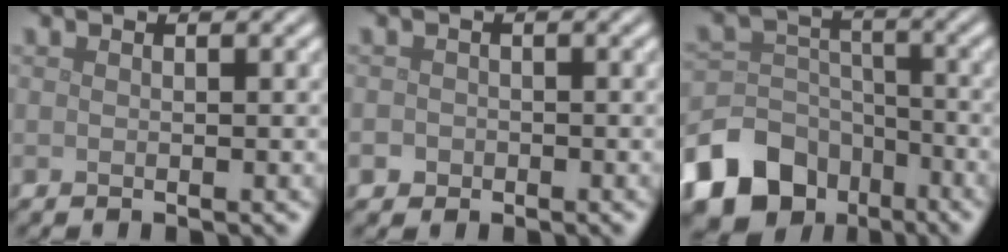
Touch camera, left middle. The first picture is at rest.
{"total": 1.3, "force": [-0.7, 1.1, 0.2], "torque": [-0.001, 0.004, -0.011]}
{"total": 11.8, "force": [-7.2, 8.7, 3.4], "torque": [-0.088, -0.024, -0.136]}